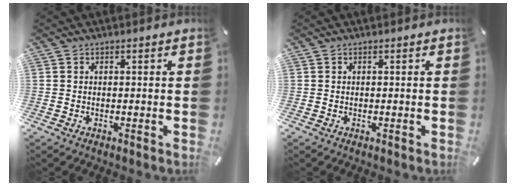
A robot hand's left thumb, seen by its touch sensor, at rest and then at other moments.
{"total": 0.0}